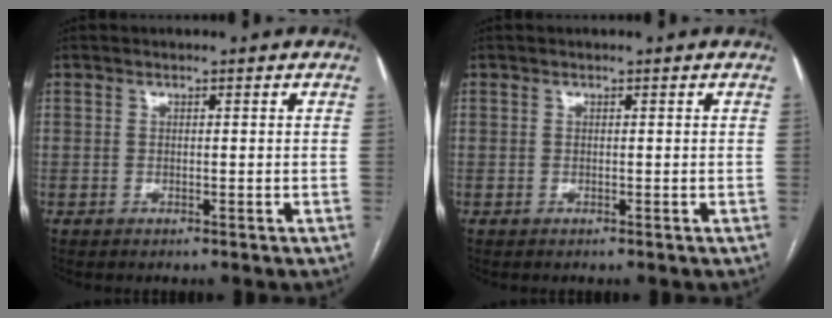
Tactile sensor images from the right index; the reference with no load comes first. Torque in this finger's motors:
{"motor_torque": [0.00, 0.00, 0.00, 0.00]}